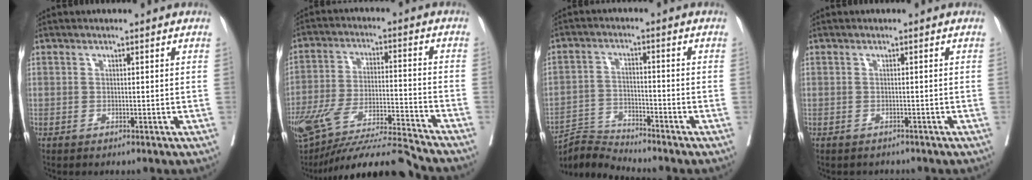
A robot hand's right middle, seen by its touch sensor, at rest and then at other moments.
{"total": 19.6, "force": [-17.4, 0.2, 8.9], "torque": [-0.186, -0.016, -0.292]}
{"total": 6.0, "force": [-5.6, -1.8, -1.4], "torque": [0.012, -0.005, -0.105]}
{"total": 1.9, "force": [-1.7, 0.8, 0.2], "torque": [-0.010, -0.001, -0.021]}